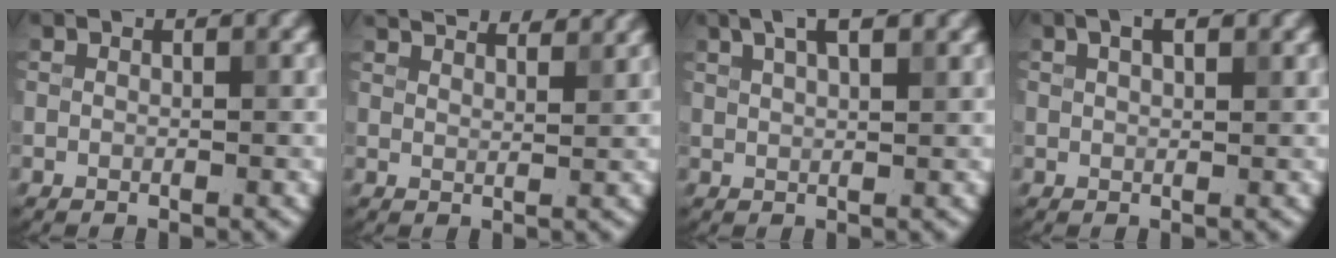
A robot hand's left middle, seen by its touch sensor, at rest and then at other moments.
{"total": 4.7, "force": [4.4, 0.6, 1.6], "torque": [-0.033, 0.014, 0.062]}
{"total": 4.6, "force": [3.0, 1.5, 3.2], "torque": [-0.053, 0.020, 0.041]}
{"total": 2.5, "force": [1.5, 1.1, 1.8], "torque": [-0.035, 0.009, 0.026]}